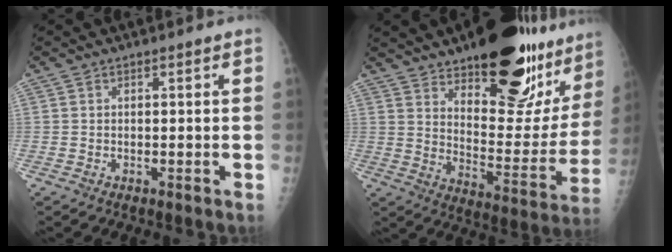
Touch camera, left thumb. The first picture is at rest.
{"total": 27.5, "force": [19.3, 9.5, 17.2], "torque": [-0.205, -0.101, 0.271]}